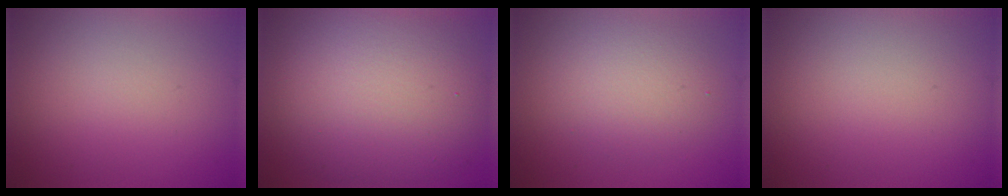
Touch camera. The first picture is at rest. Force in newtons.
{"total": 11.1, "press": 11.1, "slide": 0.7}
{"total": 3.4, "press": 3.4, "slide": 0.3}
{"total": 0.0}